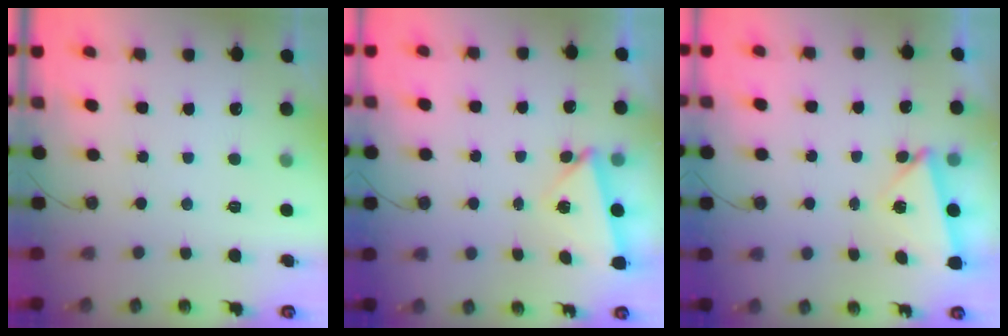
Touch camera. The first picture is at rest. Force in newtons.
{"total": 3.9, "press": 3.5, "slide": 1.5}
{"total": 3.9, "press": 3.5, "slide": 1.5}